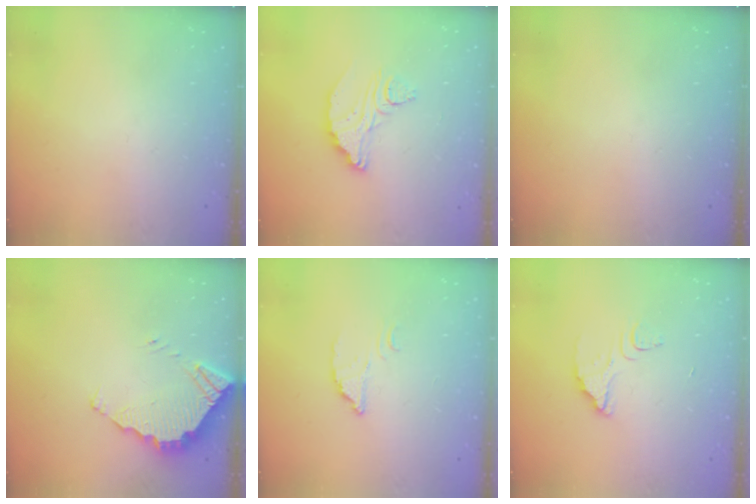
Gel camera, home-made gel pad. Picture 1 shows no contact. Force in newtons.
{"total": 11.5, "press": 11.4, "slide": 0.9}
{"total": 0.0}
{"total": 3.7, "press": 3.7, "slide": 0.2}
{"total": 2.4, "press": 2.4, "slide": 0.1}
{"total": 3.5, "press": 3.5, "slide": 0.2}